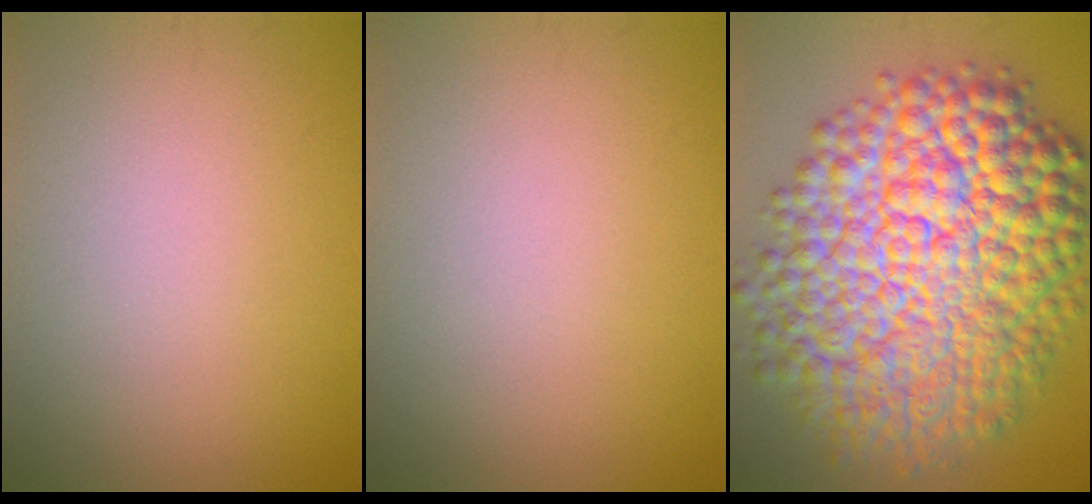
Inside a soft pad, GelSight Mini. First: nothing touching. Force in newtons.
{"total": 0.0}
{"total": 17.1, "press": 17.1, "slide": 0.1}